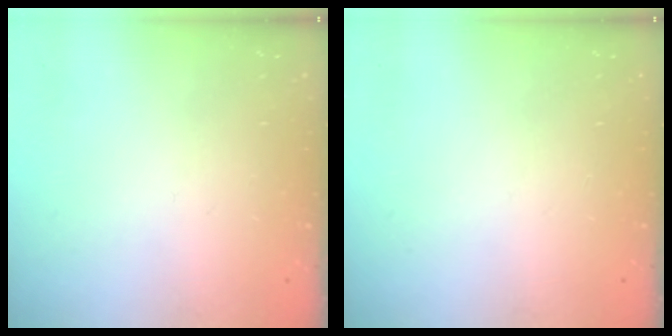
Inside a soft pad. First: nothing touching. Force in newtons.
{"total": 0.0}